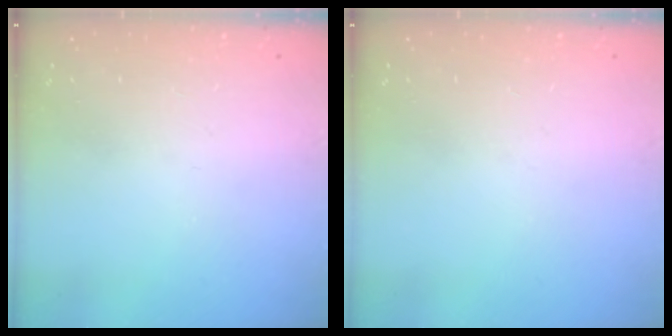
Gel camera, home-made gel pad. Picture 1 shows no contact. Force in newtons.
{"total": 0.0}